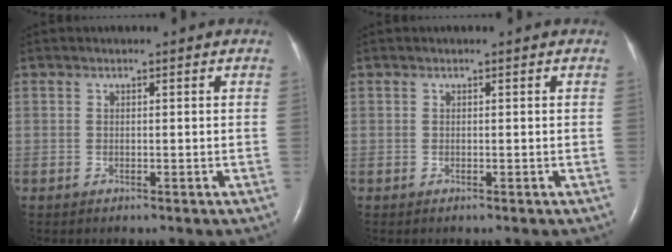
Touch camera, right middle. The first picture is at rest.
{"total": 0.0}